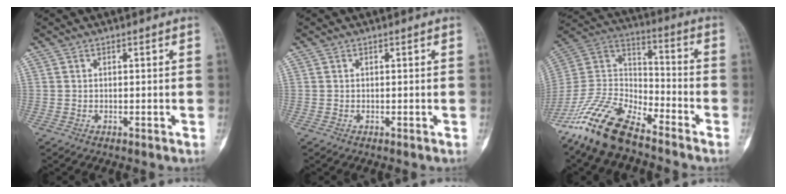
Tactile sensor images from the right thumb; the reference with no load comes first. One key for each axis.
{"total": 0.0}
{"total": 17.0, "fx": -13.3, "fy": 5.7, "fz": 9.1, "tx": -0.170, "ty": 0.067, "tz": -0.259}